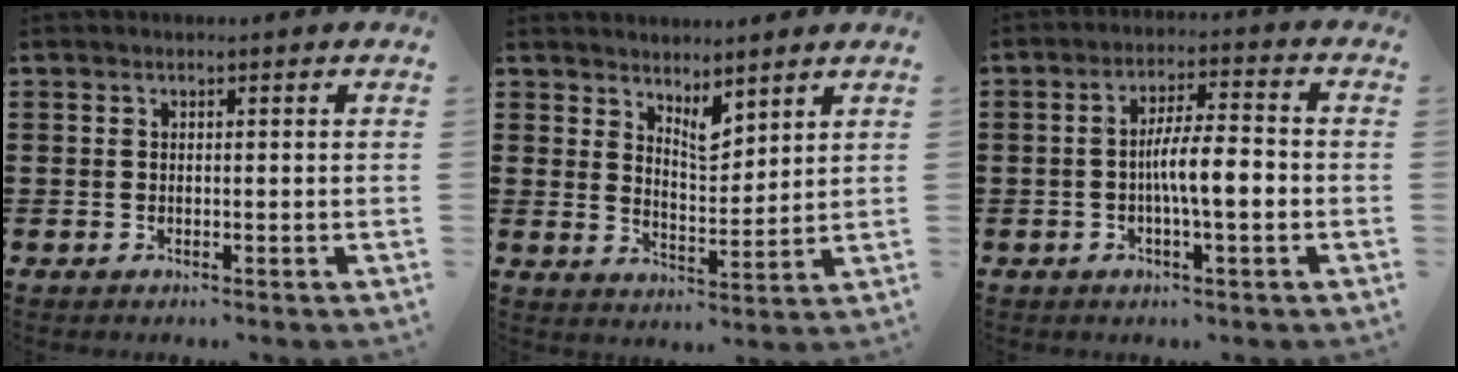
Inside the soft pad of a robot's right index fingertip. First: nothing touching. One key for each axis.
{"total": 4.4, "fx": 3.8, "fy": 1.4, "fz": 1.7, "tx": -0.035, "ty": -0.010, "tz": 0.068}
{"total": 6.7, "fx": -1.2, "fy": 1.4, "fz": 6.4, "tx": -0.111, "ty": 0.007, "tz": -0.022}